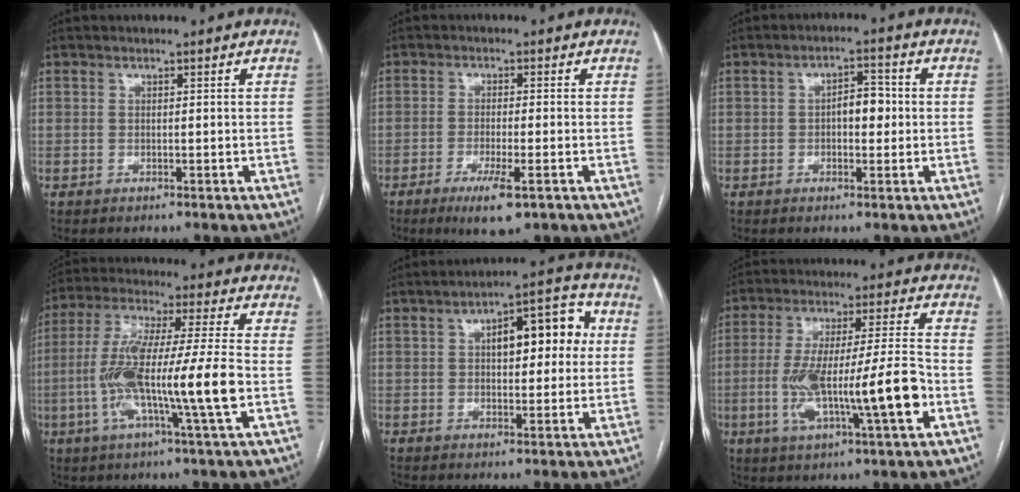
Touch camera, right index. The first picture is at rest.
{"total": 5.9, "force": [-3.1, 0.8, 4.9], "torque": [-0.093, -0.013, -0.048]}
{"total": 4.2, "force": [0.0, 2.2, 3.6], "torque": [-0.055, 0.013, 0.002]}
{"total": 16.3, "force": [-3.2, 0.0, 16.0], "torque": [-0.309, 0.001, -0.063]}
{"total": 10.3, "force": [2.2, 4.1, 9.2], "torque": [-0.125, 0.036, 0.033]}
{"total": 16.1, "force": [-3.9, 1.3, 15.6], "torque": [-0.285, 0.007, -0.060]}